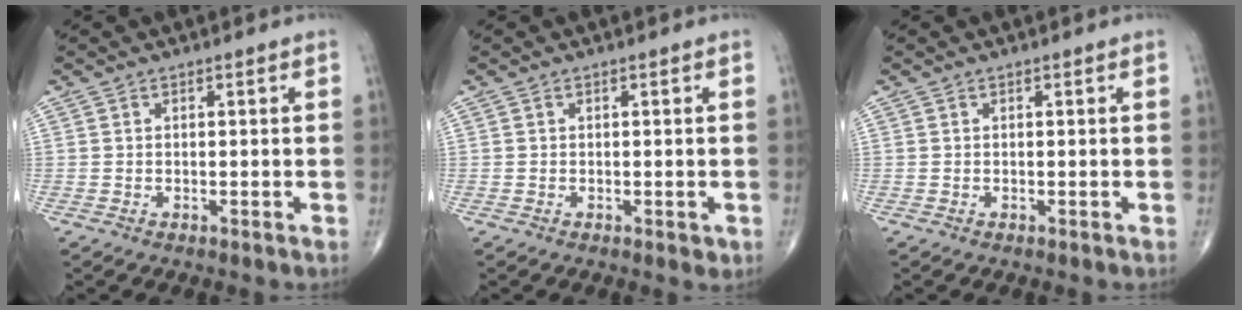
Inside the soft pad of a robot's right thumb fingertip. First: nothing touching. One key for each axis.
{"total": 1.1, "fx": -0.3, "fy": 0.6, "fz": 0.9, "tx": -0.005, "ty": -0.002, "tz": -0.003}
{"total": 0.0}